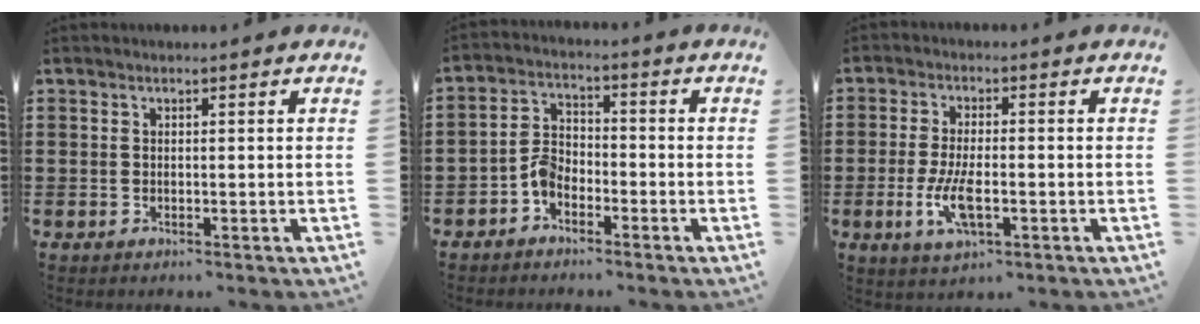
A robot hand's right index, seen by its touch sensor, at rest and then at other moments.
{"total": 4.2, "force": [-2.4, 2.6, 2.2], "torque": [-0.057, 0.009, -0.052]}
{"total": 6.5, "force": [-1.9, 2.5, 5.7], "torque": [-0.127, -0.010, -0.037]}